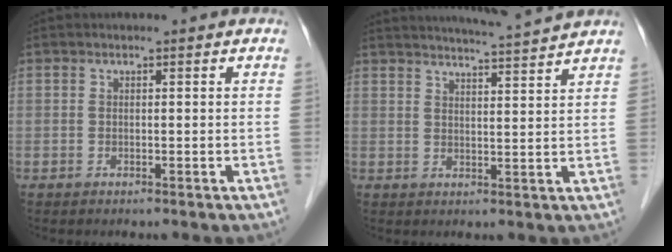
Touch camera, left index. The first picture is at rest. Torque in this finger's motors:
{"motor_torque": [0.39, -0.48, 0.38, 0.09]}